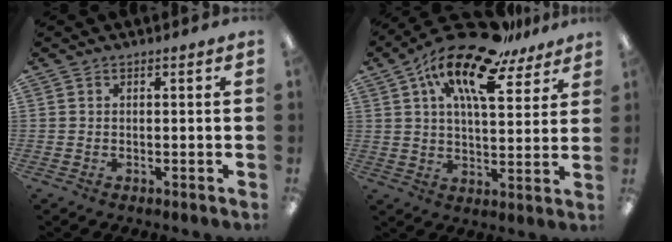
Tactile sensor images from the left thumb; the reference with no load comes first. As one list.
[{"total": 17.2, "force": [11.0, 6.5, 11.6], "torque": [-0.203, -0.056, 0.185]}]